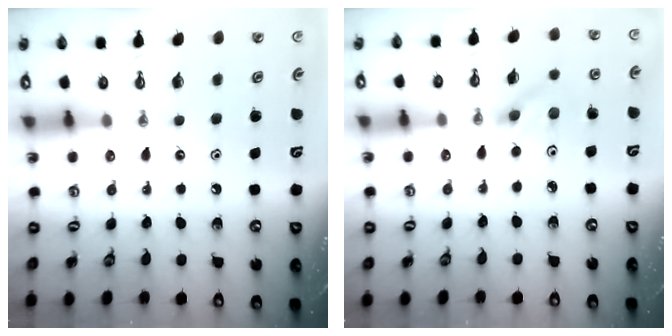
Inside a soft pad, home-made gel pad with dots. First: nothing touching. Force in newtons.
{"total": 3.6, "press": 3.3, "slide": 1.4}